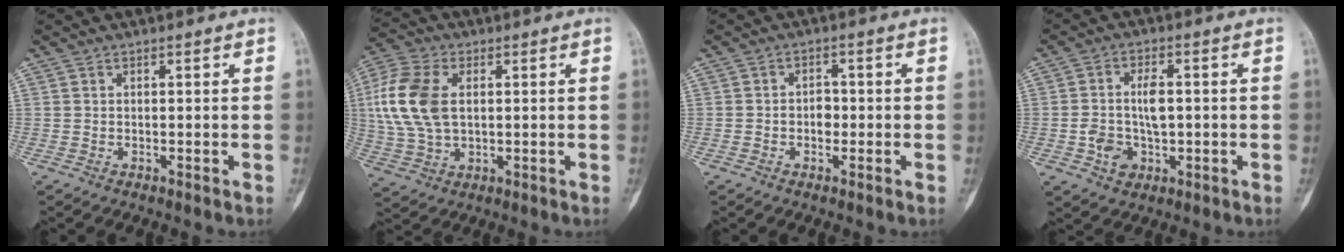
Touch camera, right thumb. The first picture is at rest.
{"total": 13.7, "force": [1.9, 8.5, 10.5], "torque": [-0.231, 0.009, 0.036]}
{"total": 2.7, "force": [-0.5, 2.0, 1.6], "torque": [-0.005, 0.010, -0.015]}
{"total": 7.2, "force": [-0.7, 4.8, 5.3], "torque": [-0.079, 0.011, -0.008]}